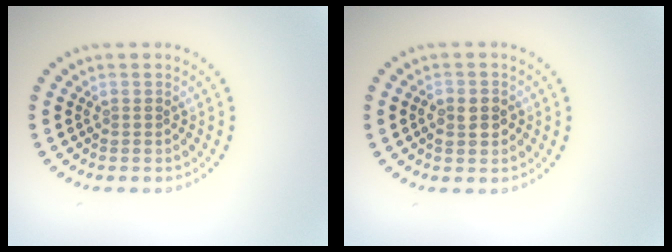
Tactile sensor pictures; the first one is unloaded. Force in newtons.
{"total": 2.2, "press": 2.2, "slide": 0.3}